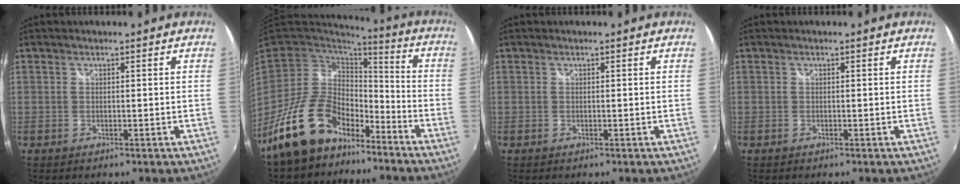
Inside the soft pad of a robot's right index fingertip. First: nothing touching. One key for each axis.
{"total": 16.8, "fx": -11.5, "fy": 9.3, "fz": 8.0, "tx": -0.169, "ty": 0.016, "tz": -0.184}
{"total": 0.0}
{"total": 0.0}